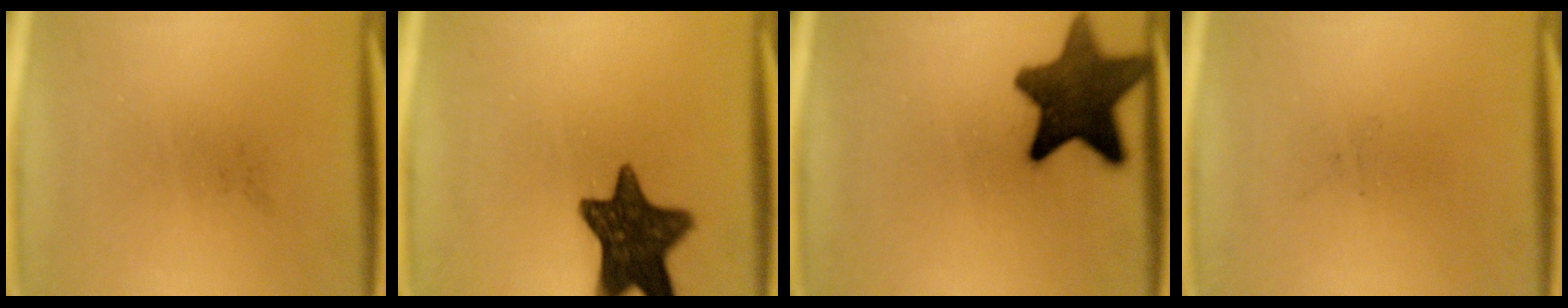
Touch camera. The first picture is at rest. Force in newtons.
{"total": 13.1}
{"total": 13.3}
{"total": 0.0}